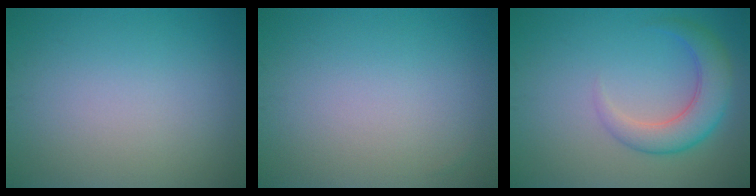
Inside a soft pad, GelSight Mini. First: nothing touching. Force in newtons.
{"total": 0.0}
{"total": 4.5, "press": 4.5, "slide": 0.2}